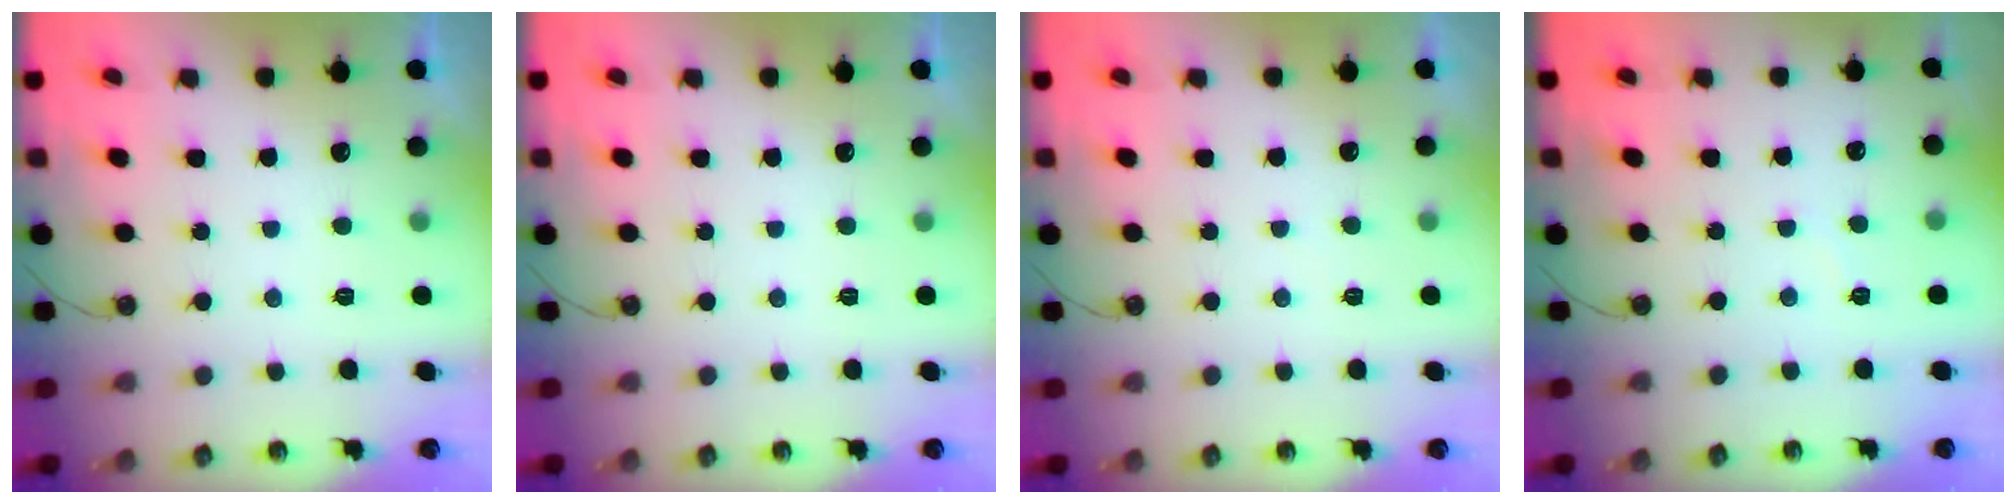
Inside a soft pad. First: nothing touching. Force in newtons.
{"total": 0.0}
{"total": 2.5, "press": 2.5, "slide": 0.4}
{"total": 2.7, "press": 2.7, "slide": 0.4}